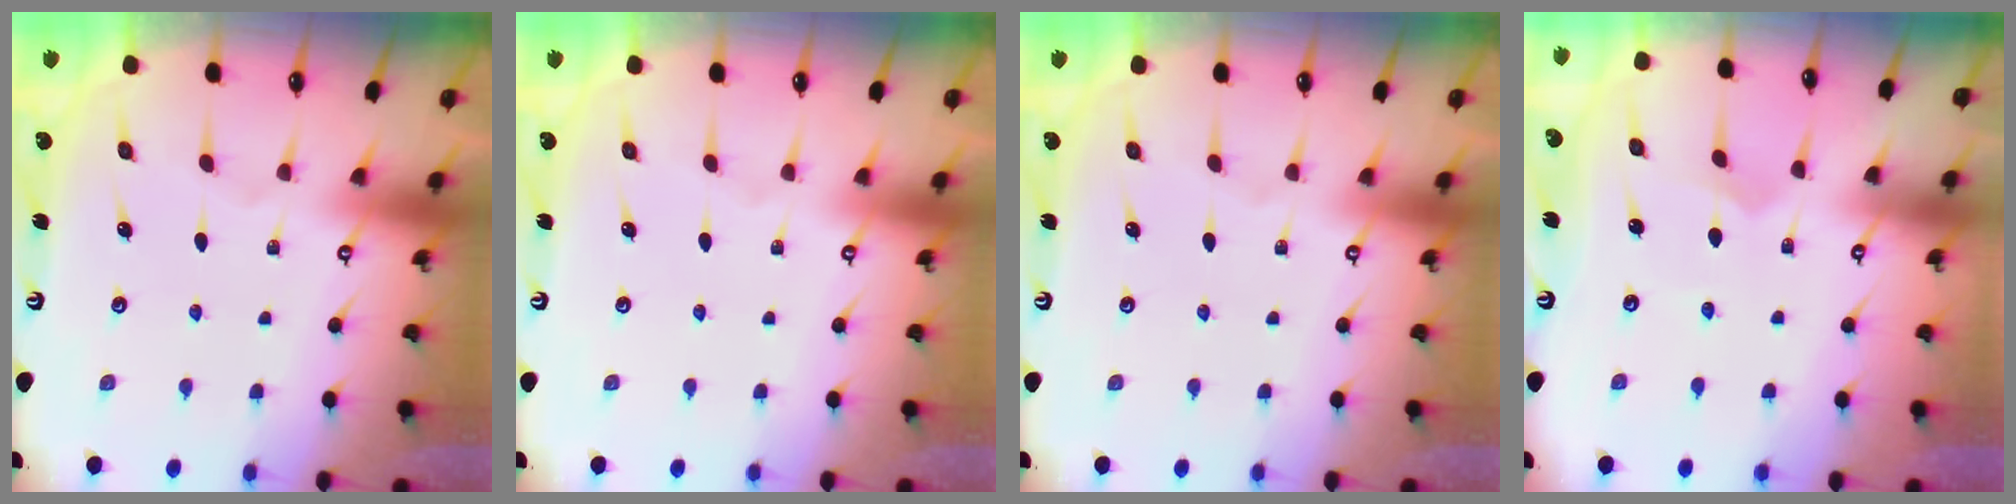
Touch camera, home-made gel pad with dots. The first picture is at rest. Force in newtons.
{"total": 0.0}
{"total": 0.0}
{"total": 2.6, "press": 2.6, "slide": 0.2}